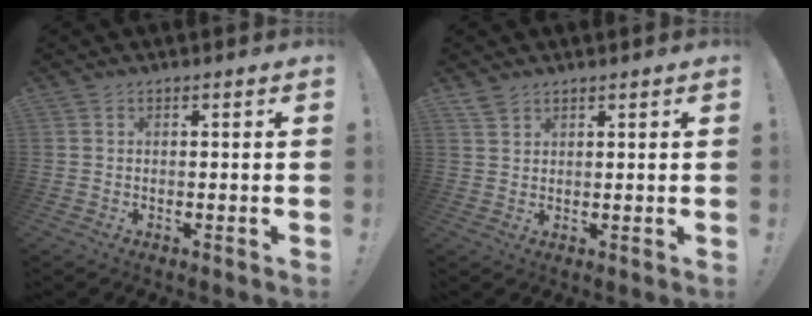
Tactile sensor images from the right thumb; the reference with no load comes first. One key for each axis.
{"total": 2.4, "fx": 2.0, "fy": 1.0, "fz": 1.0, "tx": -0.020, "ty": -0.009, "tz": 0.038}